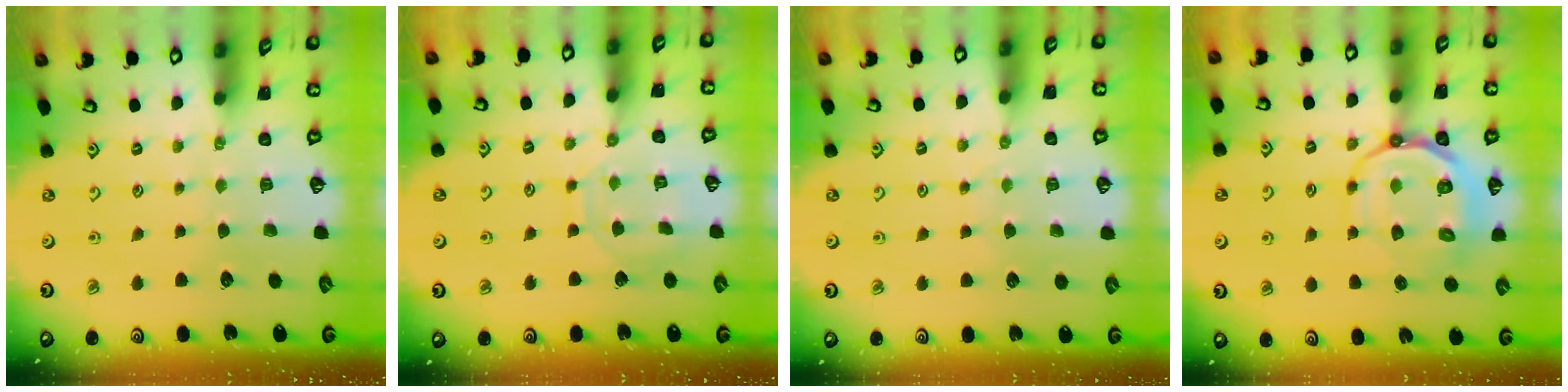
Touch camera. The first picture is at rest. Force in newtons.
{"total": 9.9, "press": 9.9, "slide": 0.6}
{"total": 2.6, "press": 2.6, "slide": 0.3}
{"total": 12.7, "press": 12.5, "slide": 2.4}